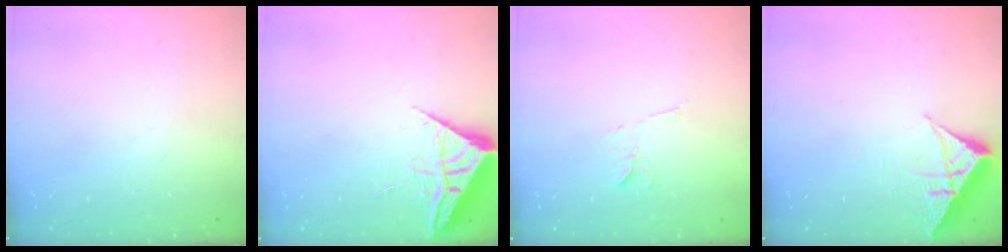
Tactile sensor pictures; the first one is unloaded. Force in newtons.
{"total": 5.9, "press": 5.9, "slide": 0.6}
{"total": 5.6, "press": 5.6, "slide": 0.4}
{"total": 6.5, "press": 6.5, "slide": 0.7}